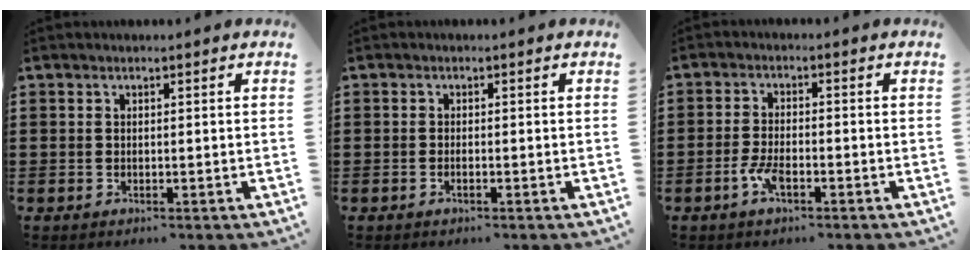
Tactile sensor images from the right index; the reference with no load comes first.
{"total": 0.6, "force": [-0.3, 0.1, 0.5], "torque": [-0.010, -0.004, -0.005]}
{"total": 3.9, "force": [-1.8, 1.3, 3.2], "torque": [-0.076, -0.006, -0.038]}